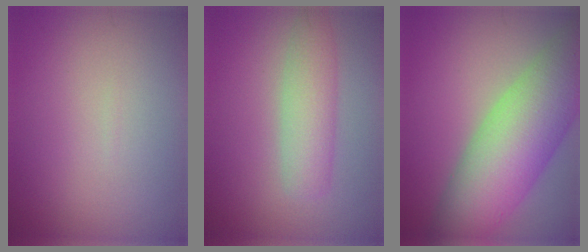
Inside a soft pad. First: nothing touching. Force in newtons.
{"total": 3.5, "press": 3.5, "slide": 0.2}
{"total": 10.9, "press": 10.9, "slide": 0.4}